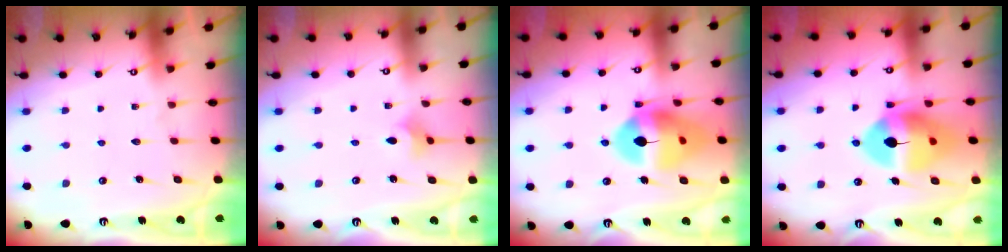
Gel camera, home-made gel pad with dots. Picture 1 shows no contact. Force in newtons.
{"total": 3.7, "press": 3.6, "slide": 0.8}
{"total": 15.4, "press": 15.3, "slide": 1.7}
{"total": 15.3, "press": 15.1, "slide": 1.9}